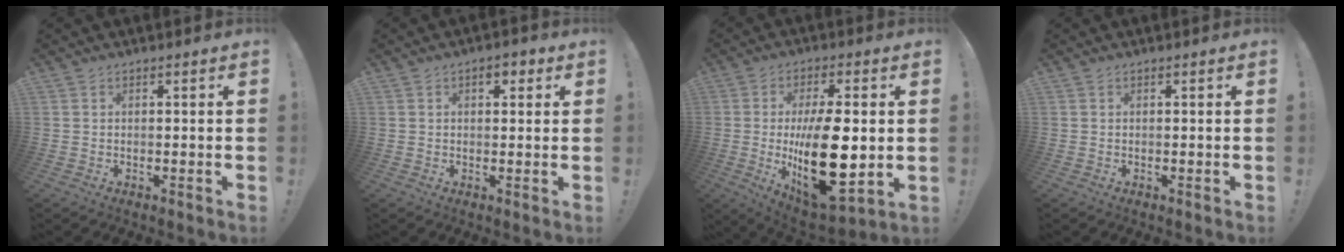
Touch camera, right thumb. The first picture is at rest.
{"total": 3.3, "force": [1.3, 2.0, 2.3], "torque": [-0.017, -0.003, 0.016]}
{"total": 23.7, "force": [-1.2, 11.0, 20.9], "torque": [-0.365, -0.022, -0.008]}
{"total": 0.0}